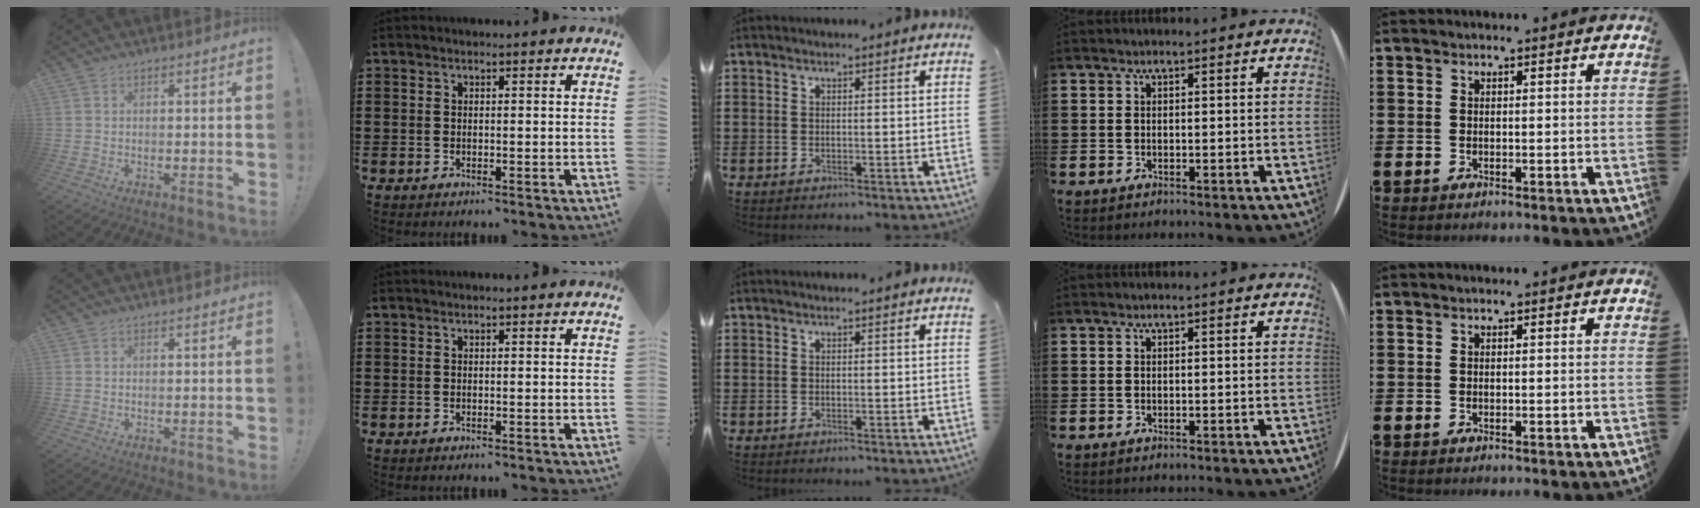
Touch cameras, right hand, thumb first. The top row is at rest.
{}